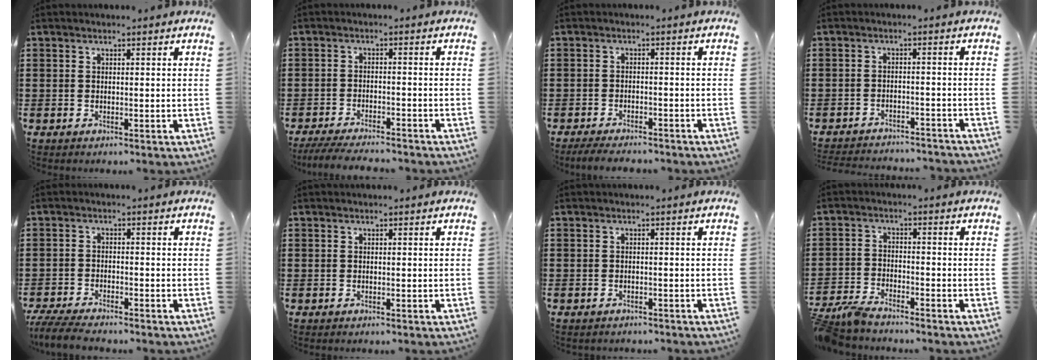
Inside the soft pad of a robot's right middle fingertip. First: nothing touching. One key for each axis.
{"total": 4.0, "fx": -3.9, "fy": 0.1, "fz": 1.1, "tx": -0.025, "ty": -0.006, "tz": -0.079}
{"total": 2.7, "fx": -2.6, "fy": 0.3, "fz": 0.5, "tx": -0.011, "ty": 0.000, "tz": -0.053}
{"total": 2.8, "fx": -2.8, "fy": 0.1, "fz": 0.1, "tx": -0.006, "ty": 0.000, "tz": -0.059}
{"total": 4.1, "fx": -3.8, "fy": 0.2, "fz": 1.3, "tx": -0.043, "ty": -0.011, "tz": -0.082}
{"total": 0.0}
{"total": 0.9, "fx": -0.8, "fy": 0.2, "fz": 0.0, "tx": -0.003, "ty": 0.001, "tz": -0.018}
{"total": 4.2, "fx": -4.0, "fy": 0.5, "fz": 1.3, "tx": -0.045, "ty": -0.005, "tz": -0.086}